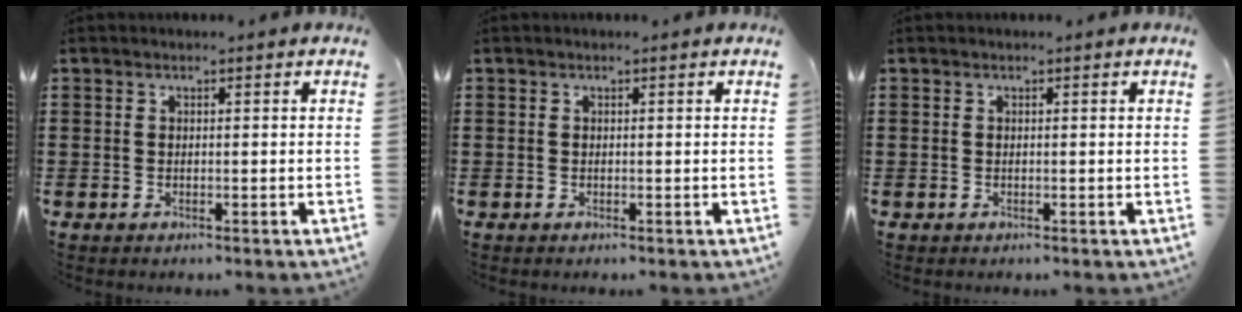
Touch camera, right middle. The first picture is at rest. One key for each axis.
{"total": 0.0}
{"total": 0.0}